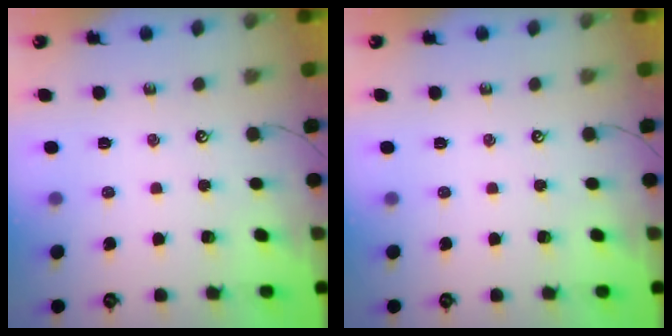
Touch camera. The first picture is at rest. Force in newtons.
{"total": 0.0}